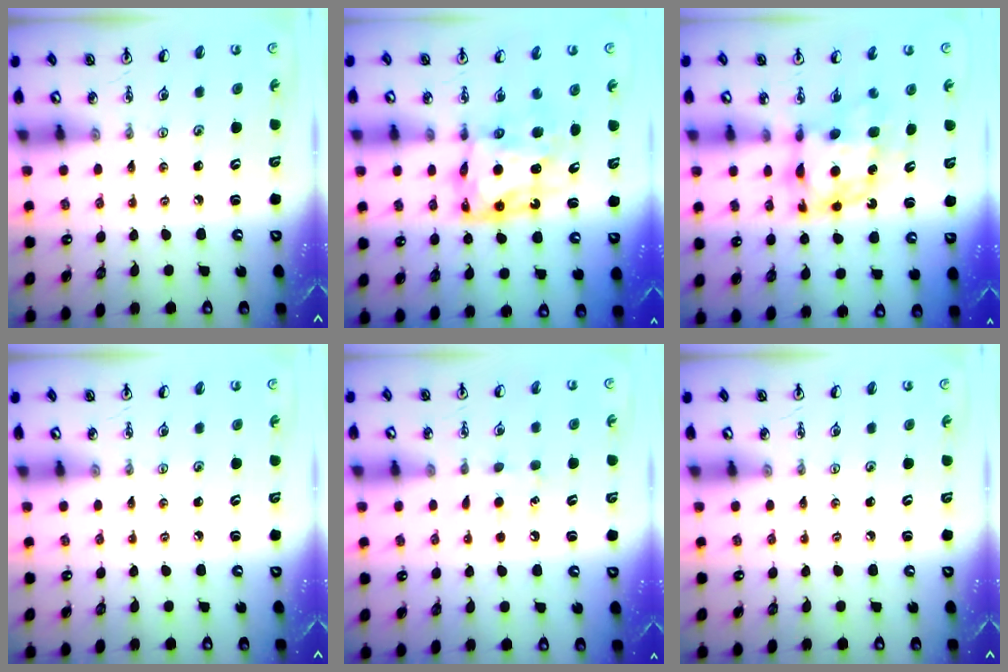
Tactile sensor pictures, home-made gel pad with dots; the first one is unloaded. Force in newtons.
{"total": 9.1, "press": 9.1, "slide": 0.8}
{"total": 7.5, "press": 7.4, "slide": 0.6}
{"total": 0.0}
{"total": 6.5, "press": 6.4, "slide": 0.9}
{"total": 0.0}